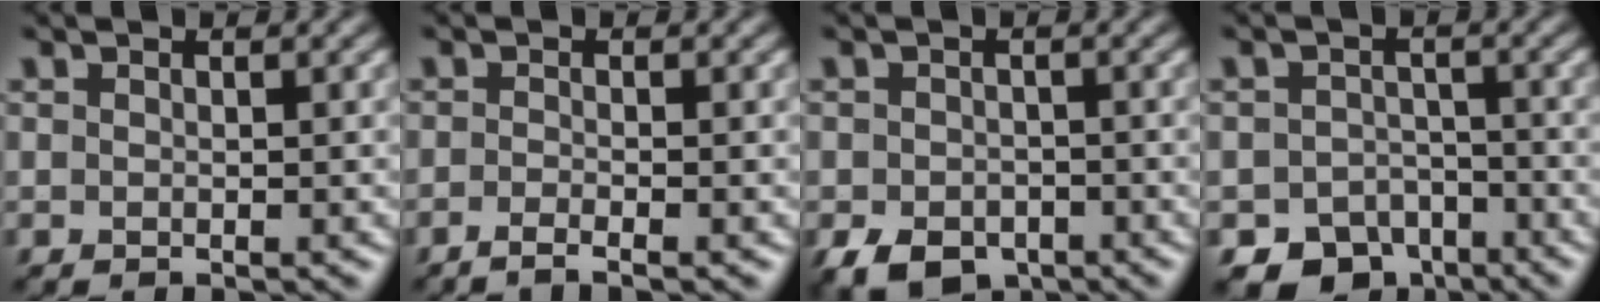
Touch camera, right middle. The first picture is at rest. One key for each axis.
{"total": 1.9, "fx": -1.3, "fy": 0.5, "fz": 1.3, "tx": -0.023, "ty": -0.006, "tz": -0.031}
{"total": 4.4, "fx": -2.6, "fy": 2.9, "fz": 2.0, "tx": -0.038, "ty": -0.011, "tz": -0.046}
{"total": 4.7, "fx": -3.3, "fy": 3.2, "fz": 1.1, "tx": -0.008, "ty": -0.005, "tz": -0.051}